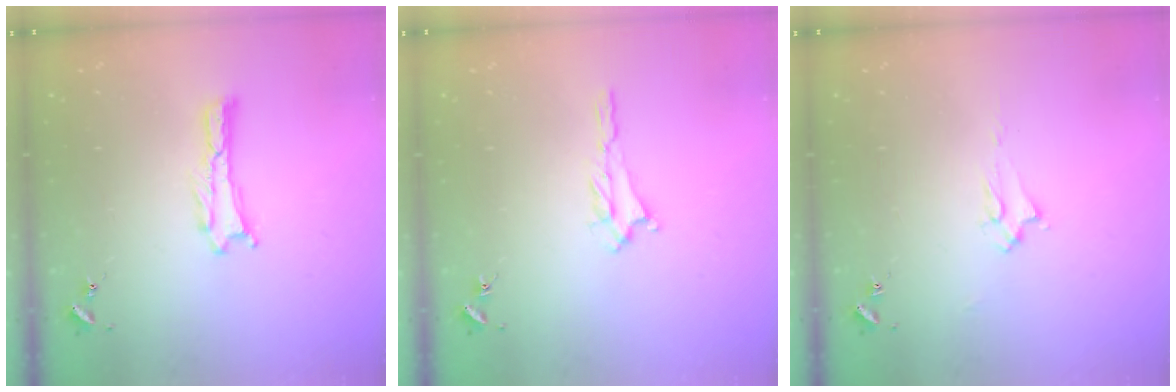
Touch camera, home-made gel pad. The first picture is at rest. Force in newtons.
{"total": 1.2, "press": 1.1, "slide": 0.5}
{"total": 1.9, "press": 1.9, "slide": 0.3}